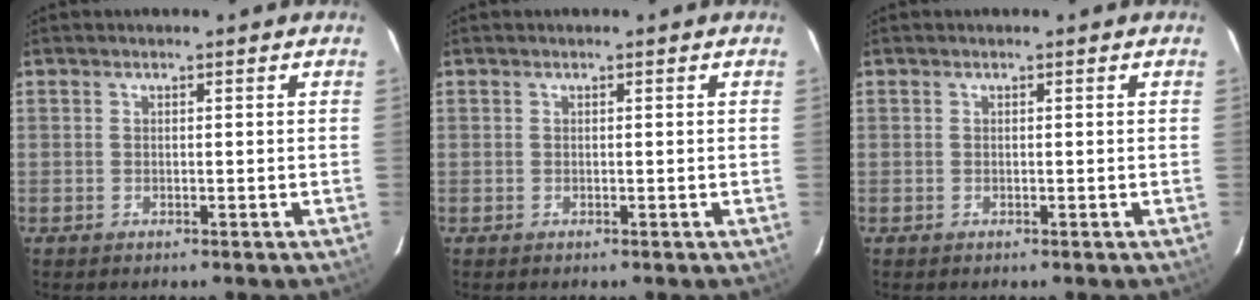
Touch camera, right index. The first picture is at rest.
{"total": 0.0}
{"total": 0.0}